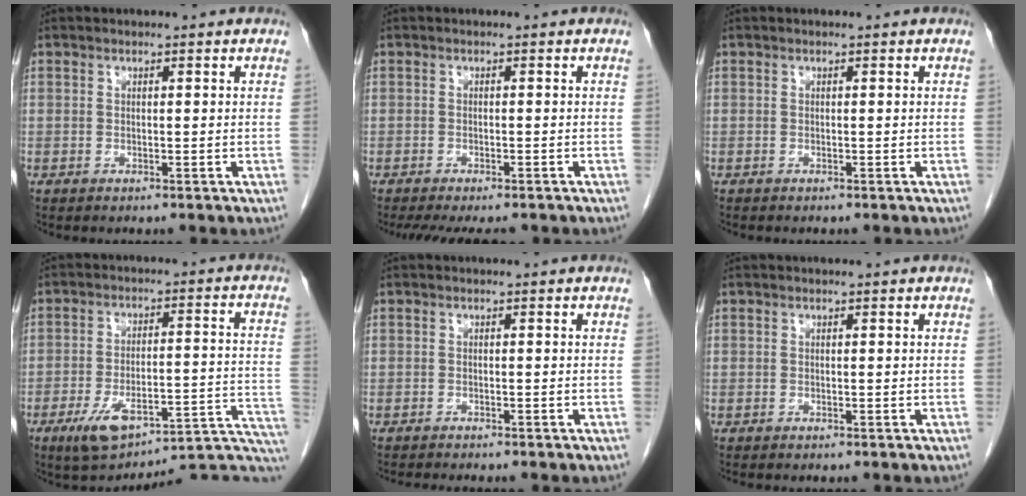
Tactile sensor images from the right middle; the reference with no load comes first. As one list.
[{"total": 8.4, "force": [-7.0, 2.3, 4.1], "torque": [-0.056, -0.013, -0.094]}, {"total": 0.0}, {"total": 18.4, "force": [-13.6, 3.8, 11.9], "torque": [-0.102, 0.052, -0.186]}, {"total": 2.4, "force": [-2.2, -0.1, 0.9], "torque": [-0.012, -0.005, -0.030]}, {"total": 0.0}]